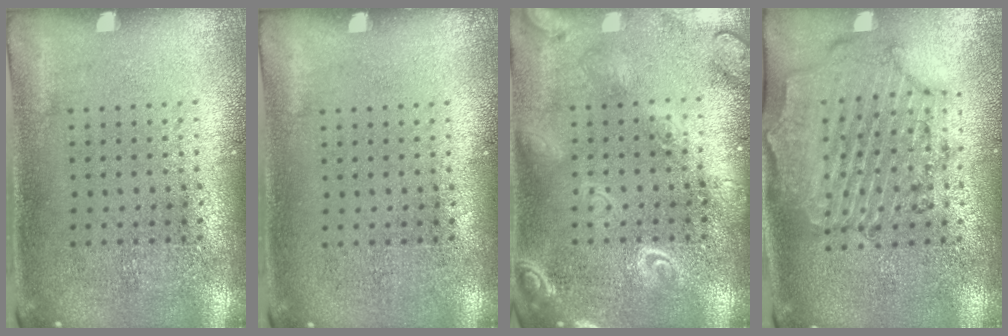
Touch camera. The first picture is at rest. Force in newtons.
{"total": 0.0}
{"total": 3.9, "press": 3.9, "slide": 0.5}
{"total": 1.6, "press": 1.6, "slide": 0.3}